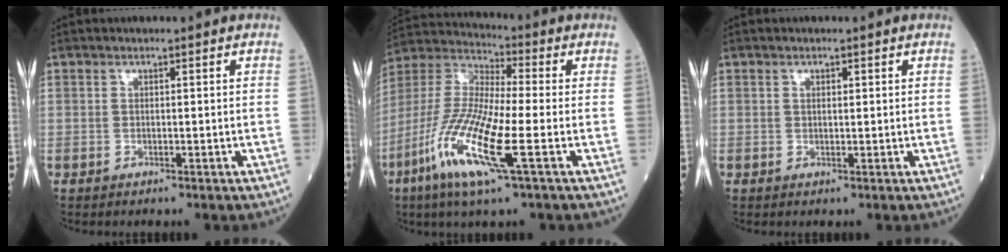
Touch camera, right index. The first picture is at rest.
{"total": 15.9, "force": [-5.5, 1.5, 14.8], "torque": [-0.316, -0.020, -0.113]}
{"total": 0.9, "force": [0.3, 0.4, 0.7], "torque": [-0.012, -0.001, 0.006]}